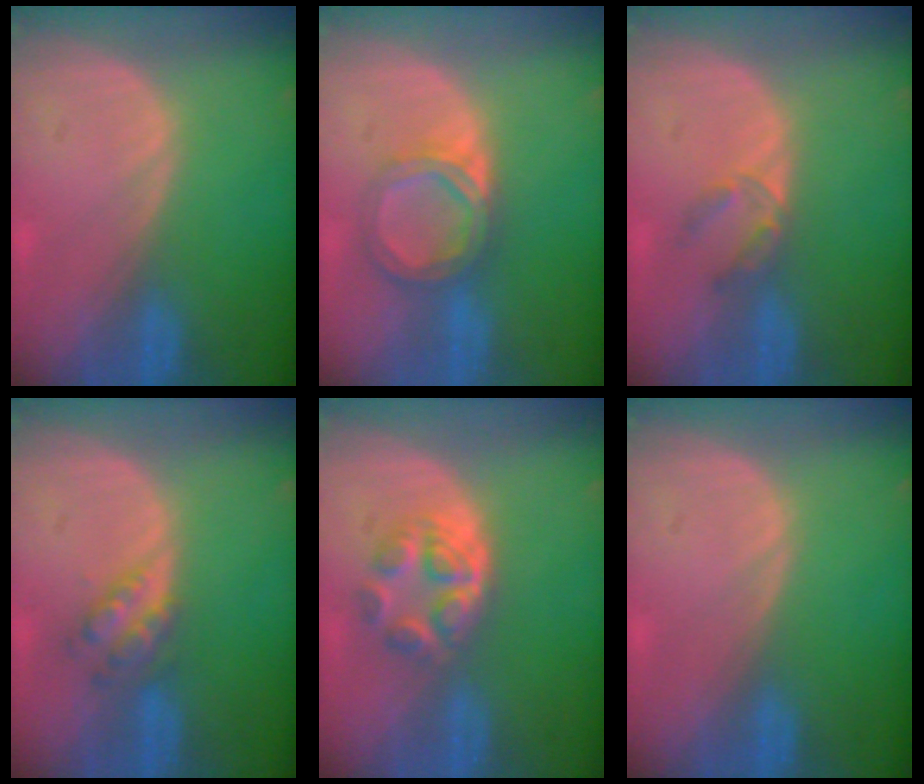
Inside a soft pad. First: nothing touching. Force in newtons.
{"total": 5.6, "press": 5.3, "slide": 2.0}
{"total": 2.9, "press": 2.7, "slide": 1.0}
{"total": 3.7, "press": 3.7, "slide": 0.3}
{"total": 6.3, "press": 5.3, "slide": 3.3}
{"total": 0.0}